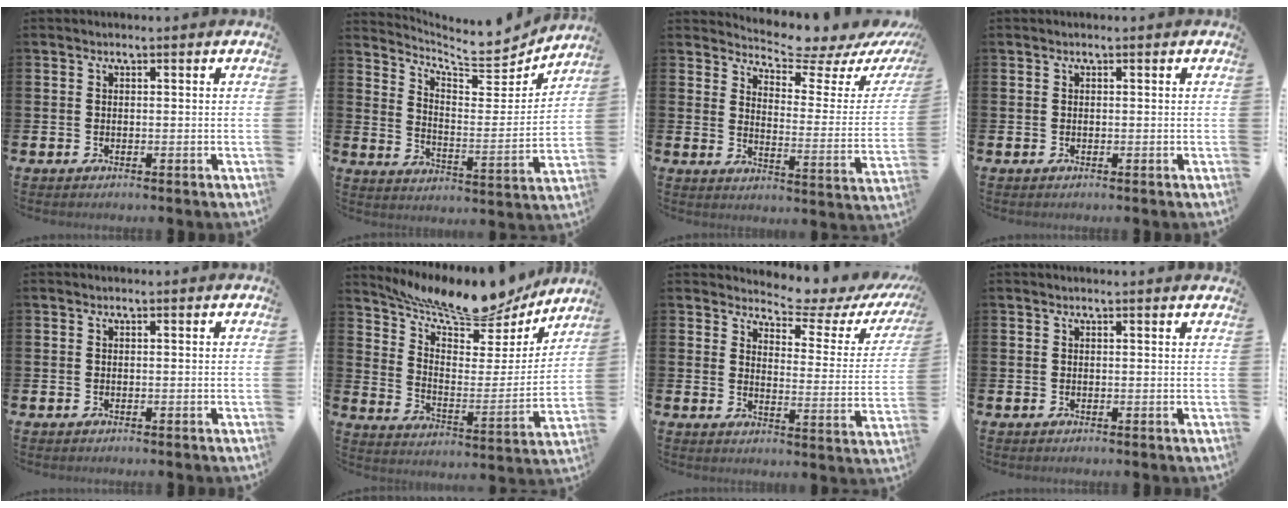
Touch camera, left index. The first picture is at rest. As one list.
[{"total": 7.0, "force": [6.7, 1.4, 1.4], "torque": [-0.043, -0.065, 0.109]}, {"total": 6.6, "force": [6.4, 0.8, 1.6], "torque": [-0.037, -0.061, 0.103]}, {"total": 0.0}, {"total": 0.0}, {"total": 11.5, "force": [10.7, 2.1, 3.7], "torque": [-0.093, -0.083, 0.181]}, {"total": 5.1, "force": [4.8, 1.2, 1.2], "torque": [-0.026, -0.050, 0.073]}, {"total": 0.5, "force": [0.5, -0.1, 0.2], "torque": [0.003, -0.003, 0.008]}]